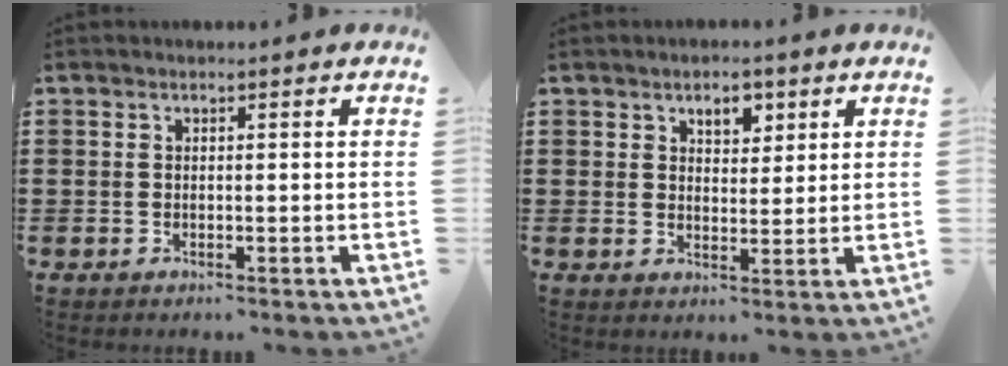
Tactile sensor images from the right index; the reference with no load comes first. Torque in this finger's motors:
{"motor_torque": [0.04, -0.01, 0.09, 0.03]}